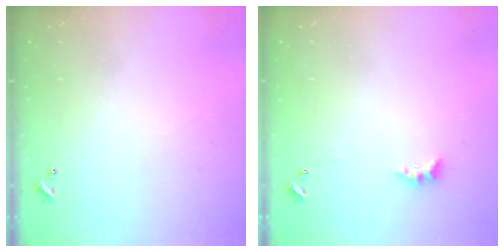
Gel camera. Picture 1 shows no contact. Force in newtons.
{"total": 2.4, "press": 2.3, "slide": 0.6}